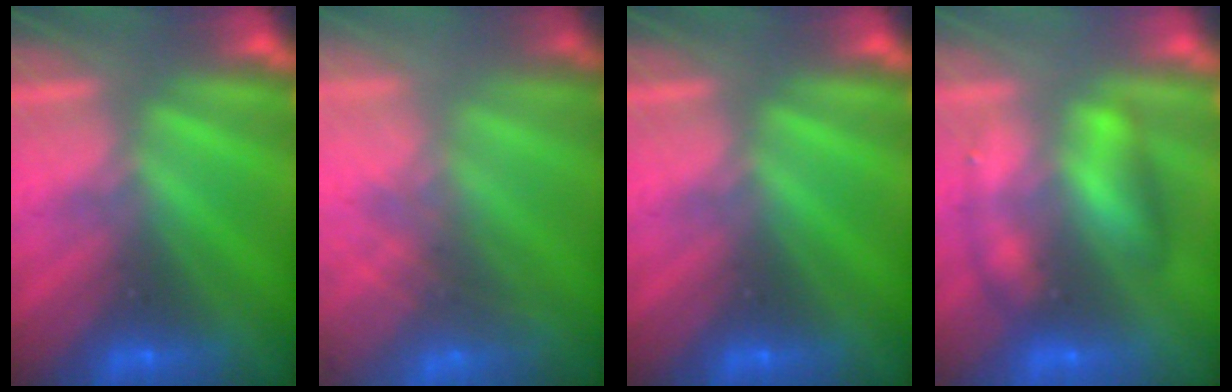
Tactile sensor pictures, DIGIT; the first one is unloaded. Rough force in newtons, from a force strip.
{"total": 5.7}
{"total": 0.0}
{"total": 2.5}